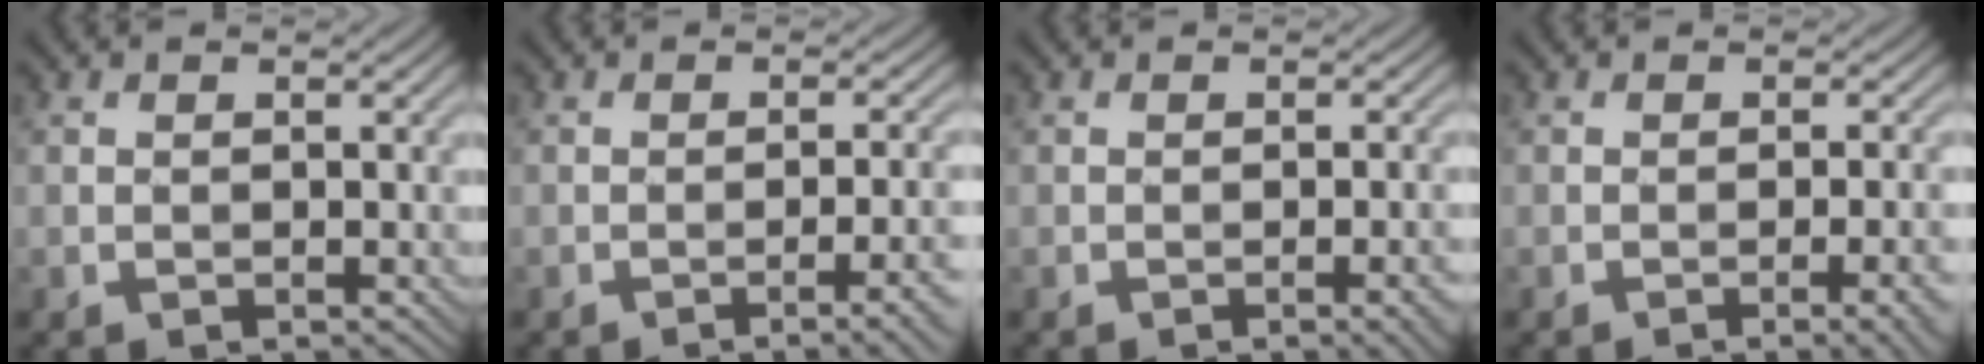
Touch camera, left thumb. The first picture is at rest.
{"total": 5.1, "force": [-2.1, 1.2, 4.5], "torque": [-0.056, 0.007, -0.029]}
{"total": 2.9, "force": [-1.1, 0.5, 2.6], "torque": [-0.032, 0.007, -0.019]}
{"total": 4.5, "force": [-1.8, 1.0, 4.0], "torque": [-0.046, 0.007, -0.023]}